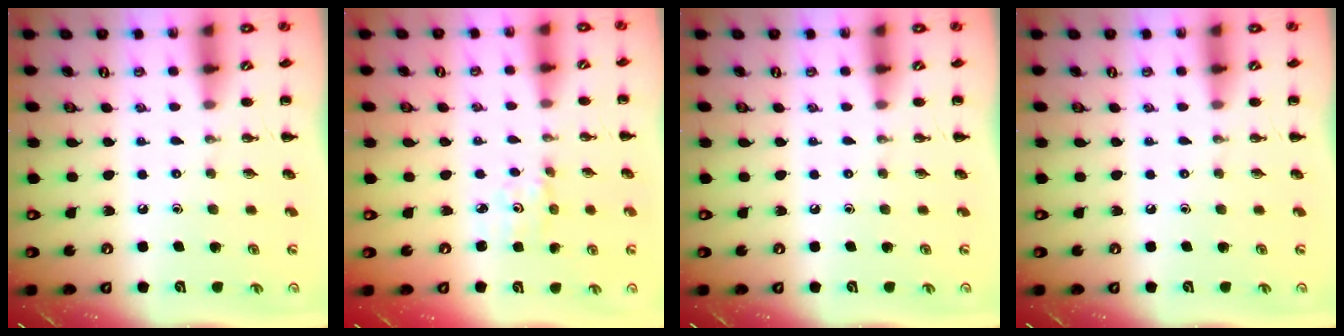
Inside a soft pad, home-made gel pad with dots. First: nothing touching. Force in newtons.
{"total": 1.6, "press": 1.5, "slide": 0.3}
{"total": 0.0}
{"total": 0.0}